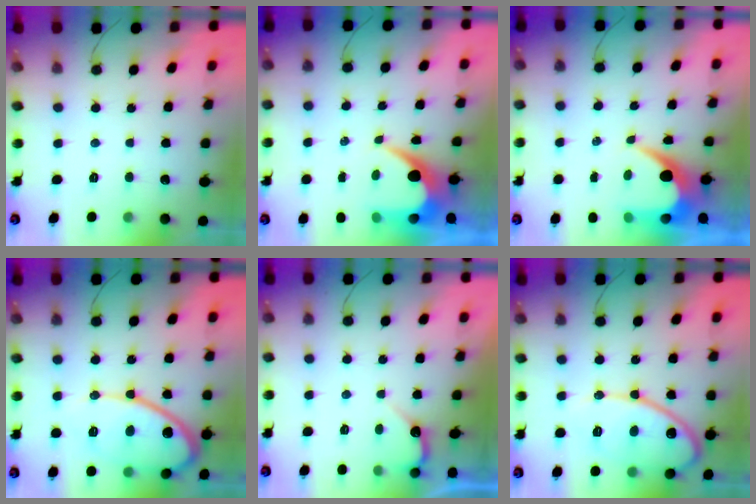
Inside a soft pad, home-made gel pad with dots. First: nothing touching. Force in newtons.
{"total": 6.7, "press": 6.6, "slide": 0.5}
{"total": 6.7, "press": 6.6, "slide": 0.5}
{"total": 13.8, "press": 13.8, "slide": 1.1}
{"total": 3.3, "press": 3.3, "slide": 0.1}
{"total": 13.2, "press": 13.2, "slide": 1.2}